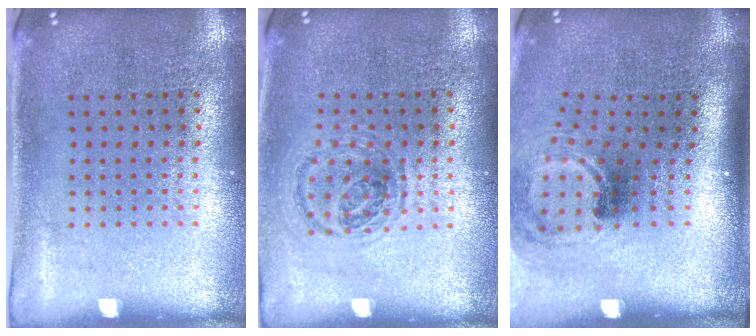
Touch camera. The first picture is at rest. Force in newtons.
{"total": 0.9, "press": 0.9, "slide": 0.3}
{"total": 1.9, "press": 1.2, "slide": 1.4}